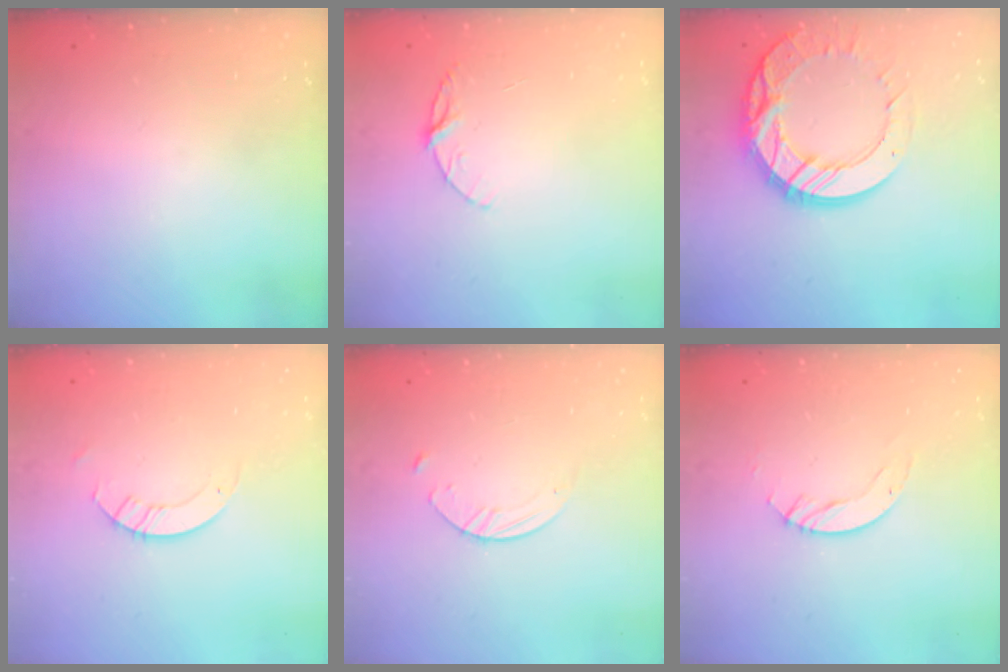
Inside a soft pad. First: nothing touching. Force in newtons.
{"total": 6.0, "press": 6.0, "slide": 0.6}
{"total": 17.7, "press": 17.6, "slide": 1.5}
{"total": 2.6, "press": 2.6, "slide": 0.2}
{"total": 3.6, "press": 3.6, "slide": 0.4}
{"total": 3.0, "press": 3.0, "slide": 0.2}